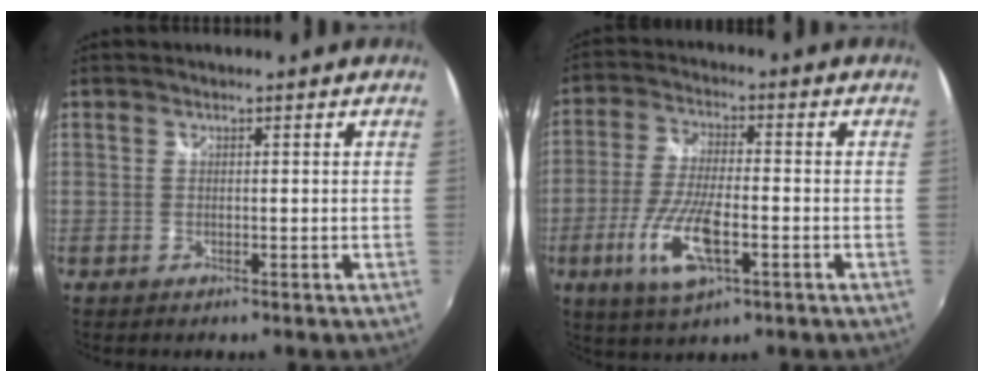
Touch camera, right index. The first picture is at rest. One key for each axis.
{"total": 11.7, "fx": -4.3, "fy": 3.6, "fz": 10.2, "tx": -0.215, "ty": -0.014, "tz": -0.082}